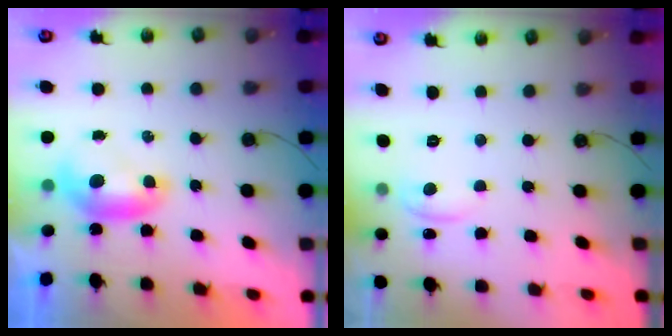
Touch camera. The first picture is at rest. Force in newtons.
{"total": 0.0}